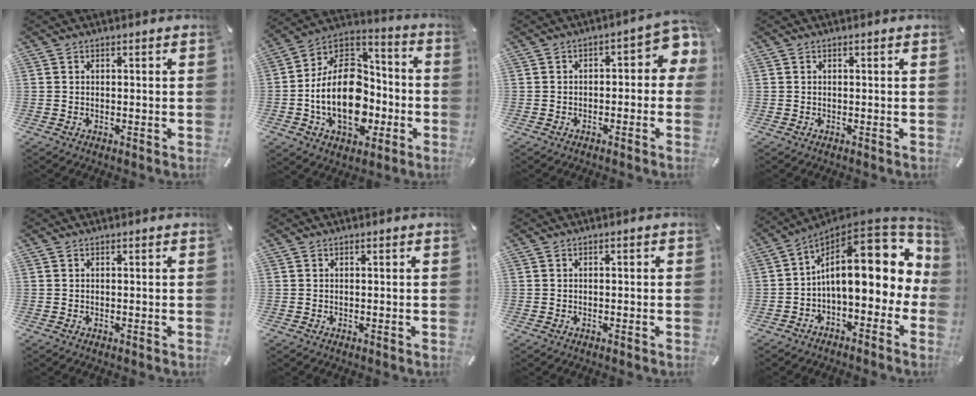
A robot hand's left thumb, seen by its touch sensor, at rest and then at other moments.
{"total": 21.8, "force": [-5.5, 14.7, 15.1], "torque": [-0.287, 0.007, -0.091]}
{"total": 7.3, "force": [0.9, 4.1, 6.0], "torque": [-0.071, -0.012, 0.009]}
{"total": 0.0}
{"total": 0.0}
{"total": 0.0}
{"total": 0.8, "force": [-0.5, 0.3, 0.6], "torque": [-0.012, 0.001, -0.009]}
{"total": 20.3, "force": [3.6, 10.7, 16.9], "torque": [-0.254, -0.044, 0.060]}